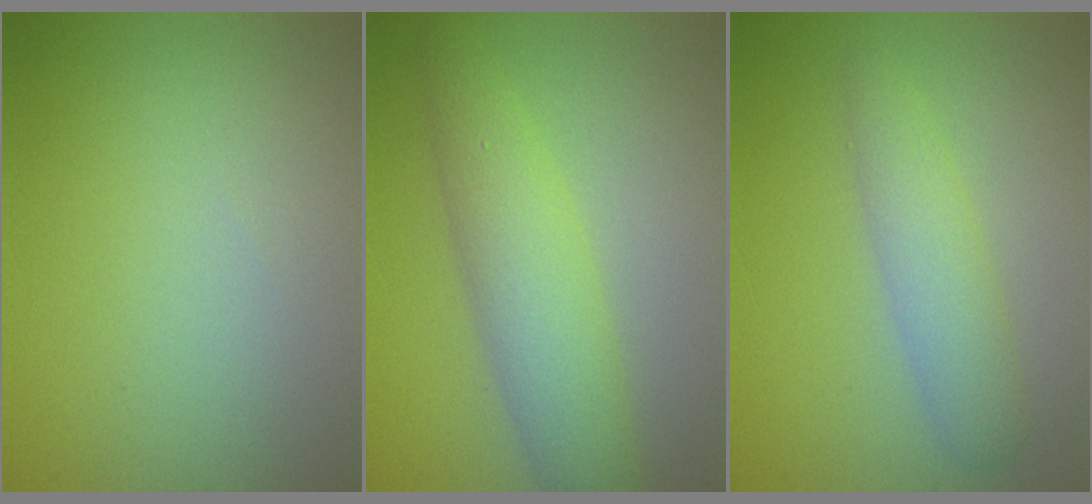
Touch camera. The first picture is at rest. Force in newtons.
{"total": 5.0, "press": 5.0, "slide": 0.1}
{"total": 3.1, "press": 3.1, "slide": 0.1}